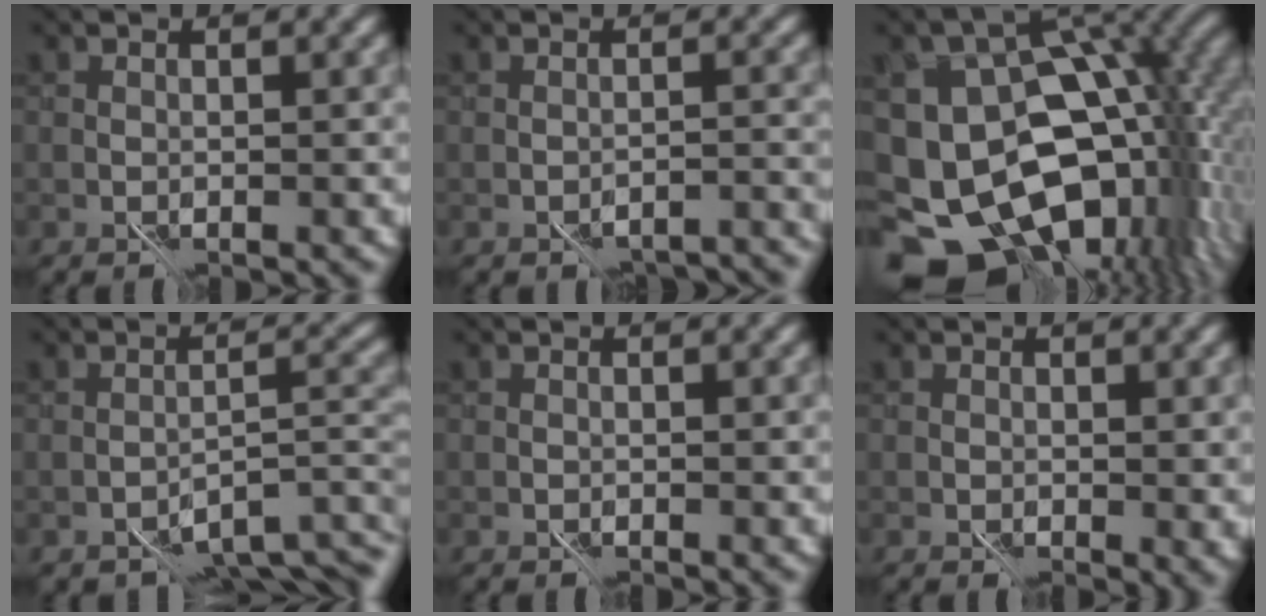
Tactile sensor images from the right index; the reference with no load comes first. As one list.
[{"total": 3.9, "force": [-3.3, 1.2, 1.8], "torque": [-0.024, 0.001, -0.046]}, {"total": 18.3, "force": [-4.5, 11.7, 13.3], "torque": [-0.220, -0.029, -0.054]}, {"total": 5.3, "force": [-3.5, 1.8, 3.6], "torque": [-0.039, 0.000, -0.055]}, {"total": 0.0}, {"total": 1.5, "force": [0.6, 0.9, 1.1], "torque": [-0.014, -0.003, 0.012]}]